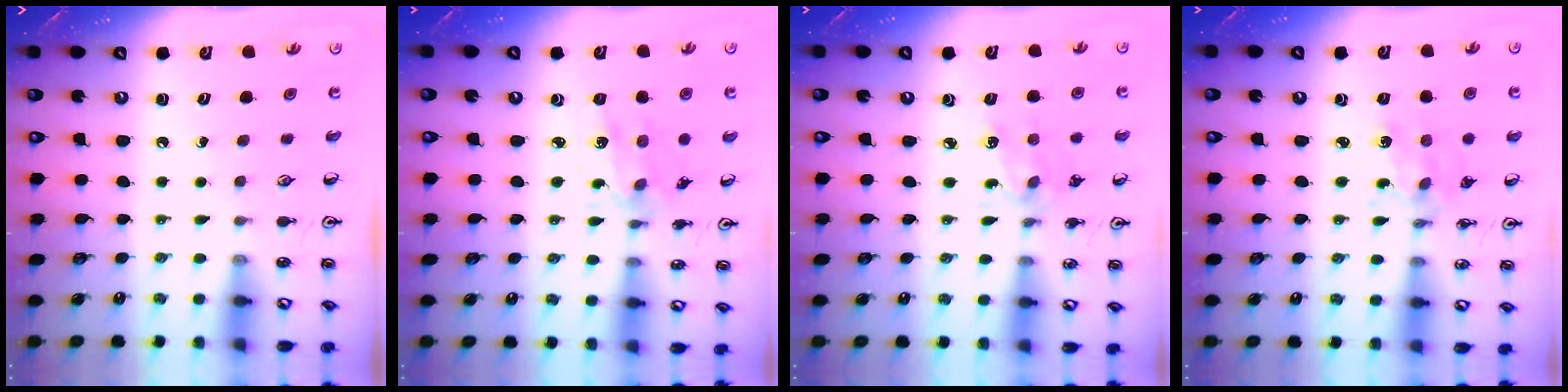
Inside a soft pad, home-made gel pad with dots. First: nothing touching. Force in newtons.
{"total": 3.0, "press": 2.8, "slide": 0.9}
{"total": 3.0, "press": 2.9, "slide": 0.7}
{"total": 1.8, "press": 1.7, "slide": 0.3}